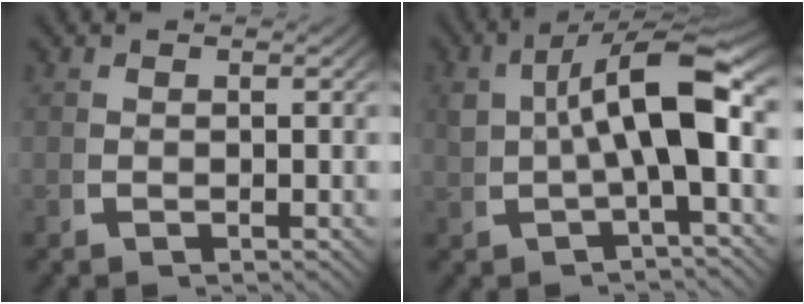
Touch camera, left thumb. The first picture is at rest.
{"total": 8.5, "force": [1.0, 3.5, 7.6], "torque": [-0.122, 0.004, 0.019]}